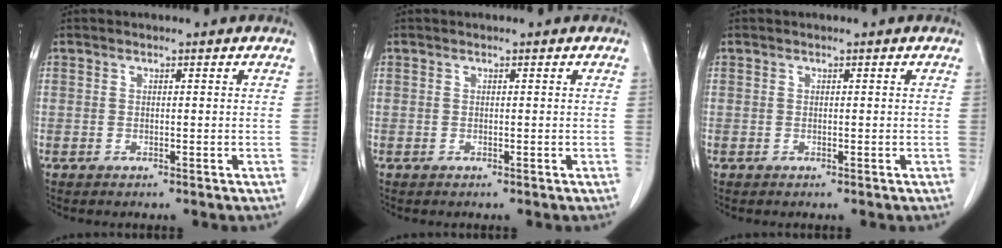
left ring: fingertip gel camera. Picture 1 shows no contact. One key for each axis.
{"total": 0.0}
{"total": 0.0}